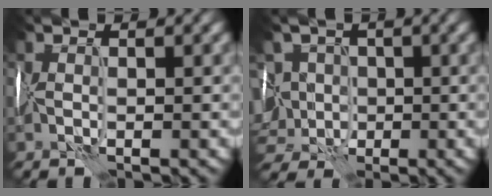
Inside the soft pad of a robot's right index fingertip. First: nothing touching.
{"total": 6.9, "force": [-1.9, 6.2, 2.3], "torque": [-0.043, 0.010, -0.059]}